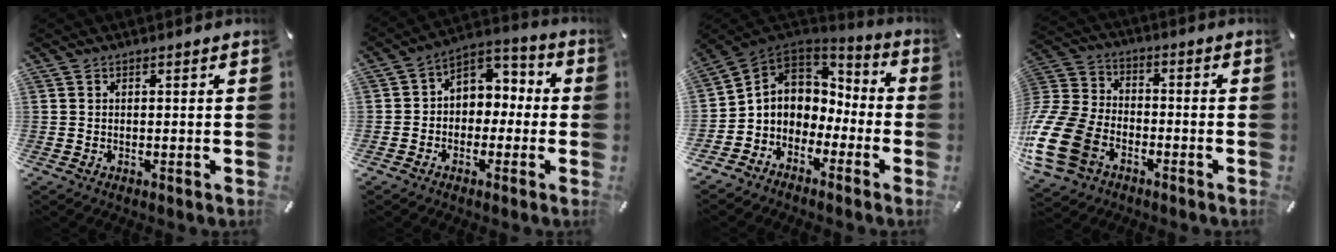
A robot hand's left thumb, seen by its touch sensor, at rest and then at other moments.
{"total": 6.0, "force": [-0.9, 5.8, 1.2], "torque": [-0.022, 0.008, -0.019]}
{"total": 6.6, "force": [-1.0, 6.5, 0.6], "torque": [-0.033, -0.005, -0.014]}
{"total": 16.9, "force": [-7.8, 11.9, 9.1], "torque": [-0.205, 0.047, -0.144]}